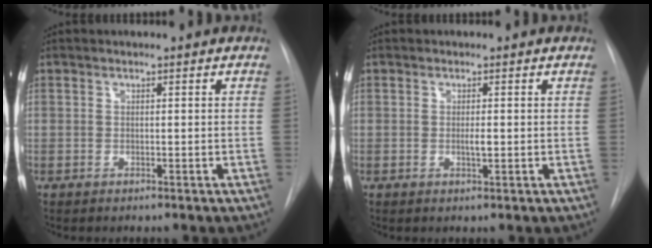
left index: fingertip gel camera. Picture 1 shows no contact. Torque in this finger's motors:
{"motor_torque": [0.35, -0.16, 0.13, 0.05]}